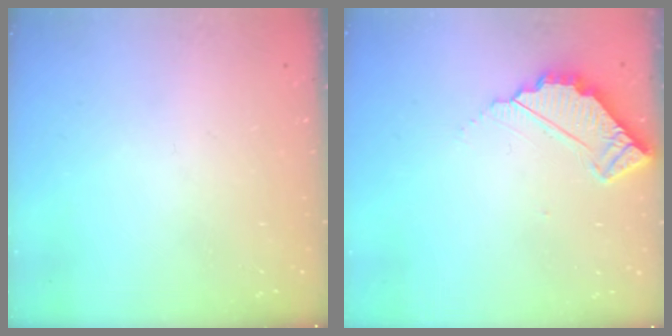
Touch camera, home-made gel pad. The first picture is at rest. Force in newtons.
{"total": 4.7, "press": 4.7, "slide": 0.4}